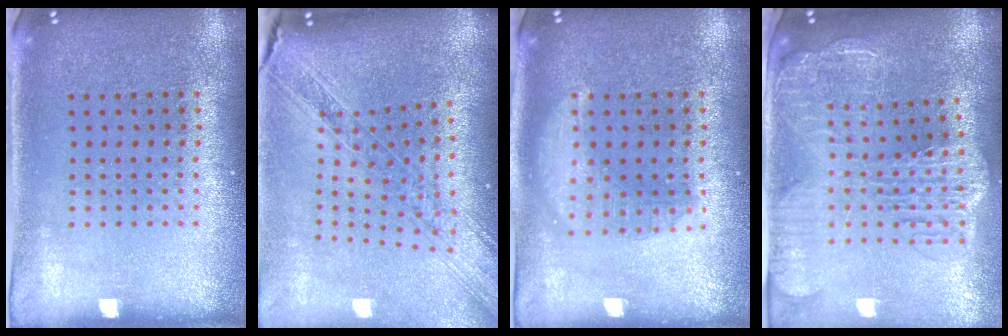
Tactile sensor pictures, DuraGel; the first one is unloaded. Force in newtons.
{"total": 1.9, "press": 1.7, "slide": 0.9}
{"total": 1.4, "press": 1.4, "slide": 0.1}
{"total": 3.1, "press": 2.6, "slide": 1.8}